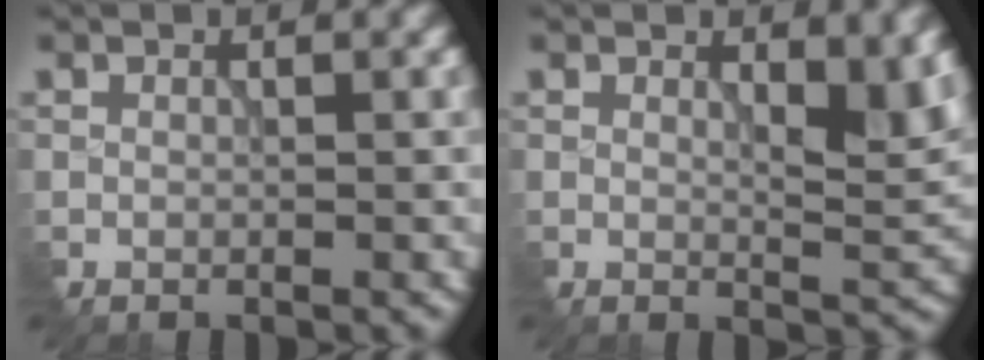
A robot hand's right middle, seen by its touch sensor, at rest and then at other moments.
{"total": 4.3, "force": [1.4, 1.5, 3.8], "torque": [-0.057, -0.009, 0.026]}